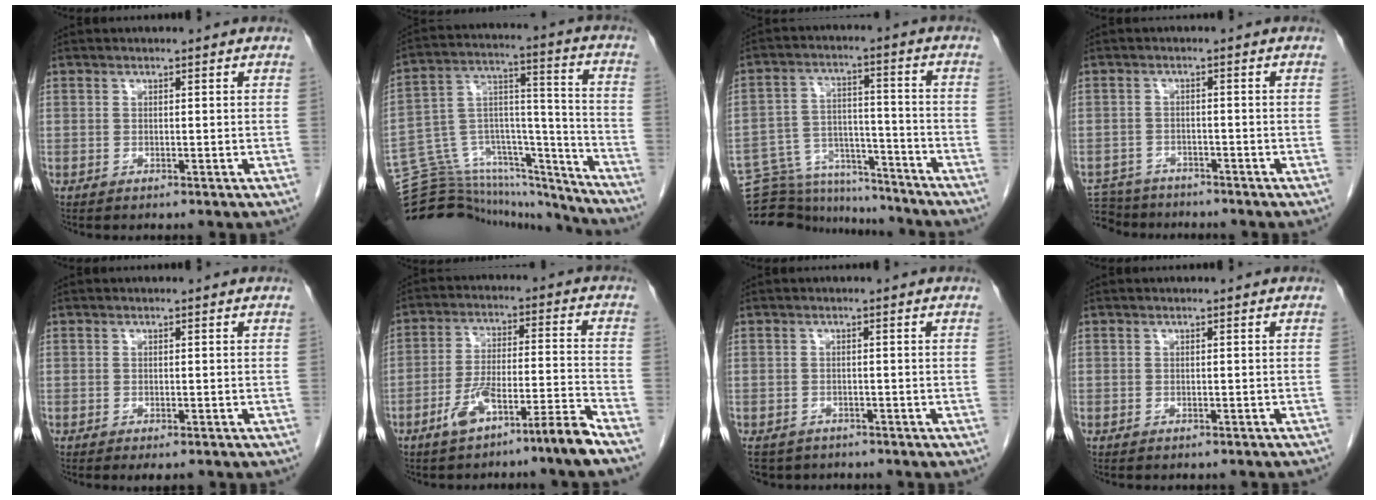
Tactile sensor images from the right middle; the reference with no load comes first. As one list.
[{"total": 24.2, "force": [-22.5, 6.4, 5.9], "torque": [-0.125, 0.061, -0.346]}, {"total": 15.7, "force": [-15.0, 3.8, 2.5], "torque": [-0.051, 0.038, -0.229]}, {"total": 7.0, "force": [-6.5, 2.5, 0.5], "torque": [-0.010, 0.000, -0.107]}, {"total": 1.9, "force": [-1.4, 0.5, 1.1], "torque": [-0.012, -0.006, -0.017]}, {"total": 9.1, "force": [-6.5, -0.3, 6.5], "torque": [-0.116, 0.009, -0.113]}, {"total": 5.5, "force": [-4.3, 3.3, 1.0], "torque": [-0.016, -0.002, -0.064]}, {"total": 3.4, "force": [-3.1, 0.9, 1.1], "torque": [-0.019, -0.010, -0.033]}]